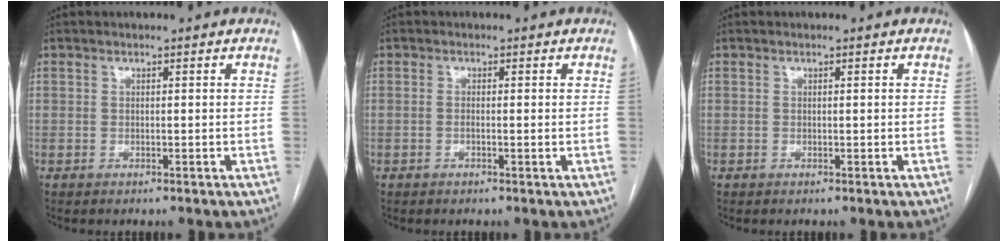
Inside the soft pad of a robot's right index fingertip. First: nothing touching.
{"total": 1.0, "force": [0.0, 0.1, 1.0], "torque": [-0.019, 0.001, 0.002]}
{"total": 0.0}